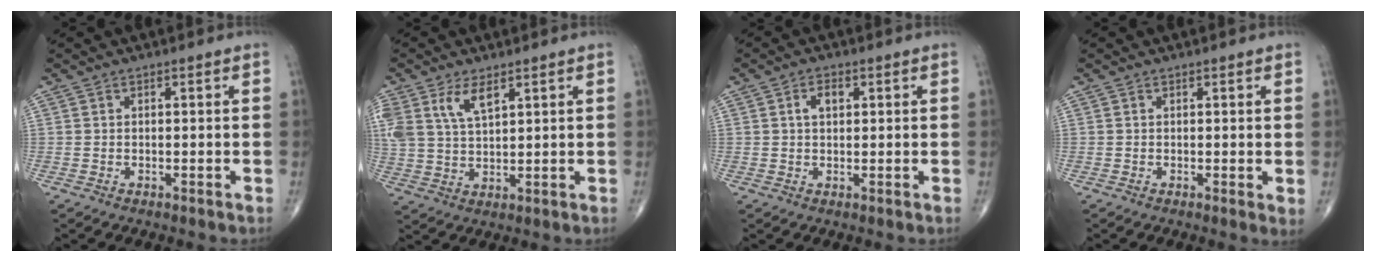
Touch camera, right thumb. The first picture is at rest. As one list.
[{"total": 8.4, "force": [4.3, 4.0, 6.0], "torque": [-0.124, -0.009, 0.093]}, {"total": 3.1, "force": [0.9, 1.9, 2.3], "torque": [-0.036, 0.005, 0.014]}, {"total": 1.5, "force": [0.2, 0.5, 1.5], "torque": [-0.021, -0.007, -0.001]}]